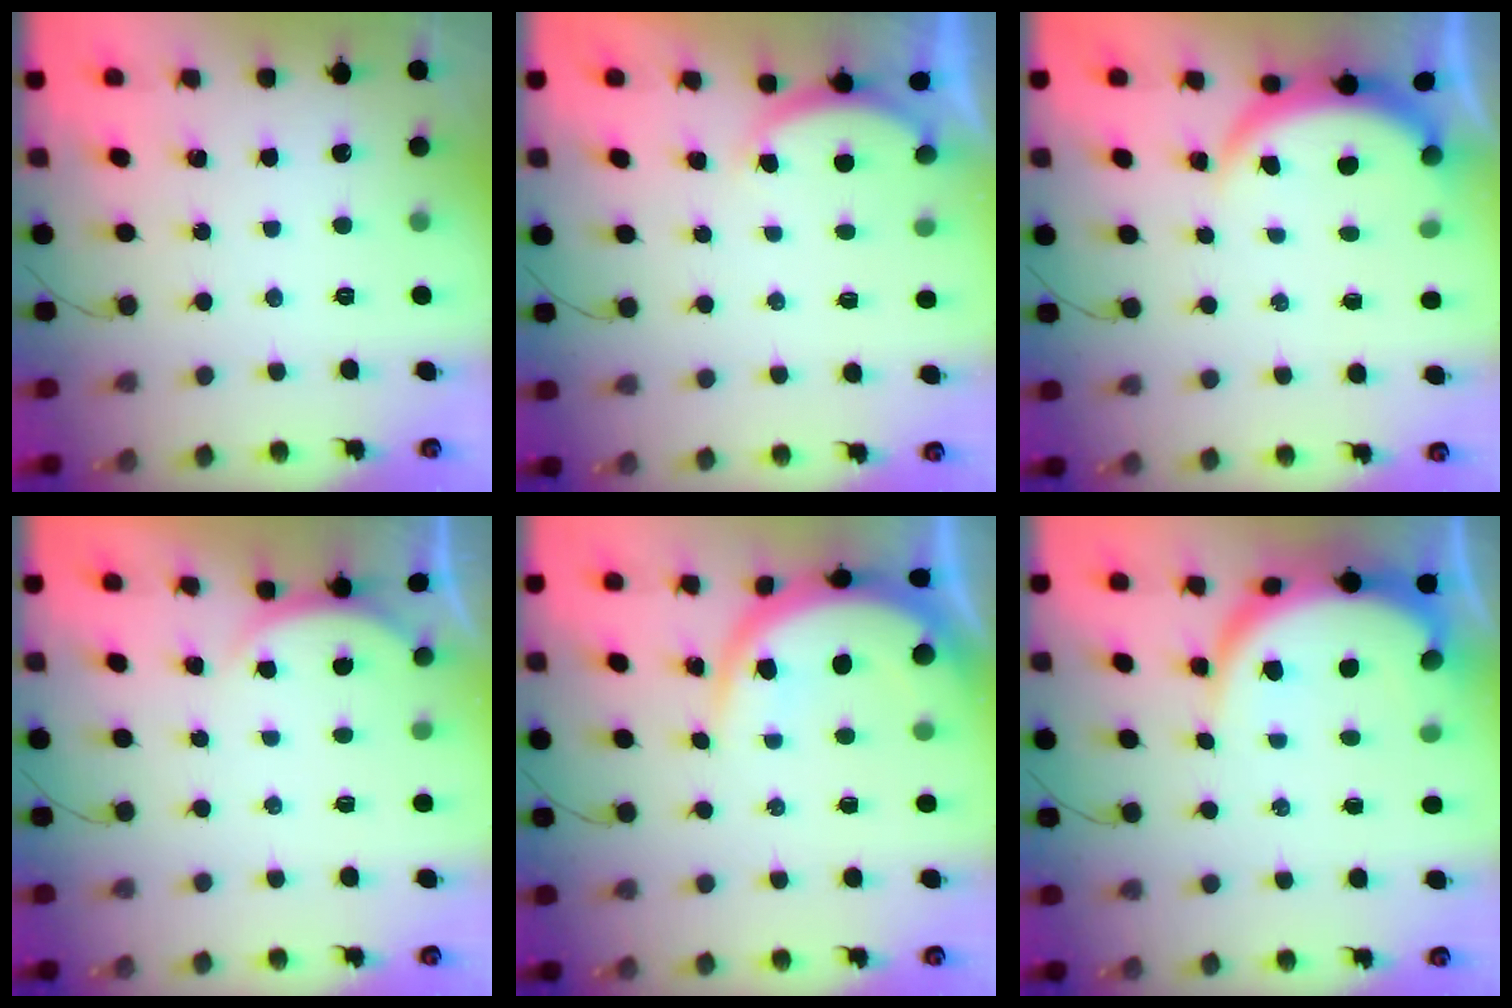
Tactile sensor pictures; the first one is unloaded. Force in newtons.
{"total": 2.3, "press": 2.2, "slide": 0.6}
{"total": 3.9, "press": 3.9, "slide": 0.2}
{"total": 1.6, "press": 1.5, "slide": 0.6}
{"total": 9.1, "press": 9.0, "slide": 1.1}
{"total": 9.0, "press": 9.0, "slide": 1.0}